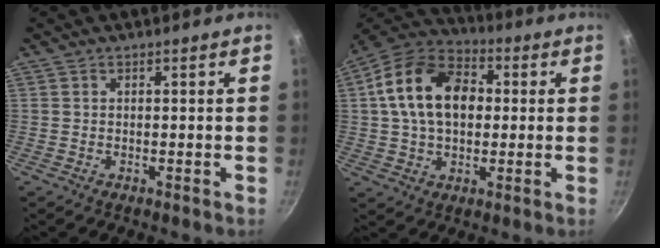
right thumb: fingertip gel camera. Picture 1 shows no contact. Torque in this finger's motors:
{"motor_torque": [-0.22, 2.61, 1.42, 0.15, 0.38]}